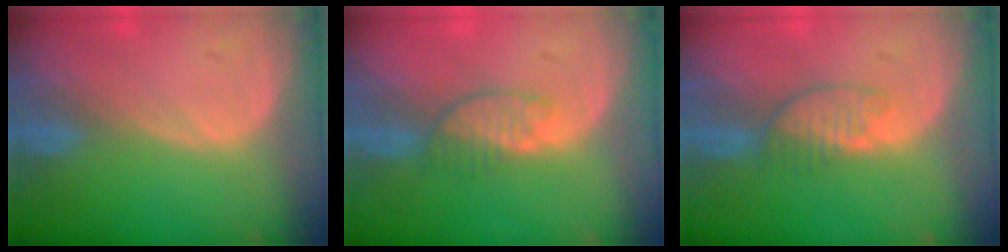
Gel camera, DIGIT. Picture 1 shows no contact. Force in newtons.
{"total": 3.6, "press": 3.5, "slide": 1.1}
{"total": 3.8, "press": 3.3, "slide": 1.8}